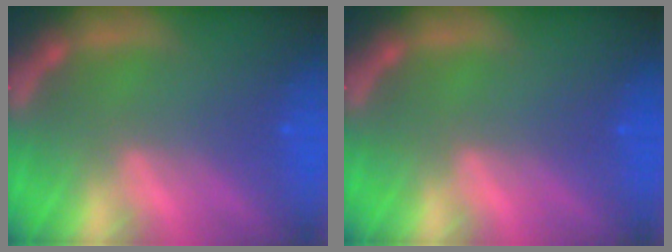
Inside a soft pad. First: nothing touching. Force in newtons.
{"total": 0.0}